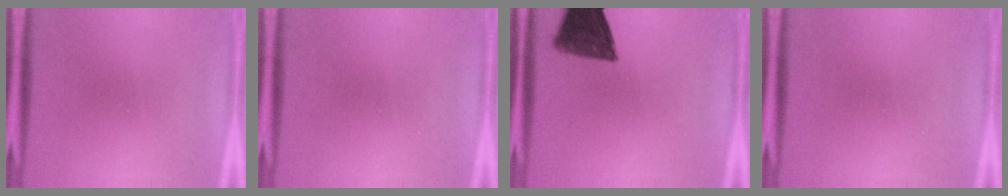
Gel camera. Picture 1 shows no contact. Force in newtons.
{"total": 0.0}
{"total": 12.0}
{"total": 0.0}